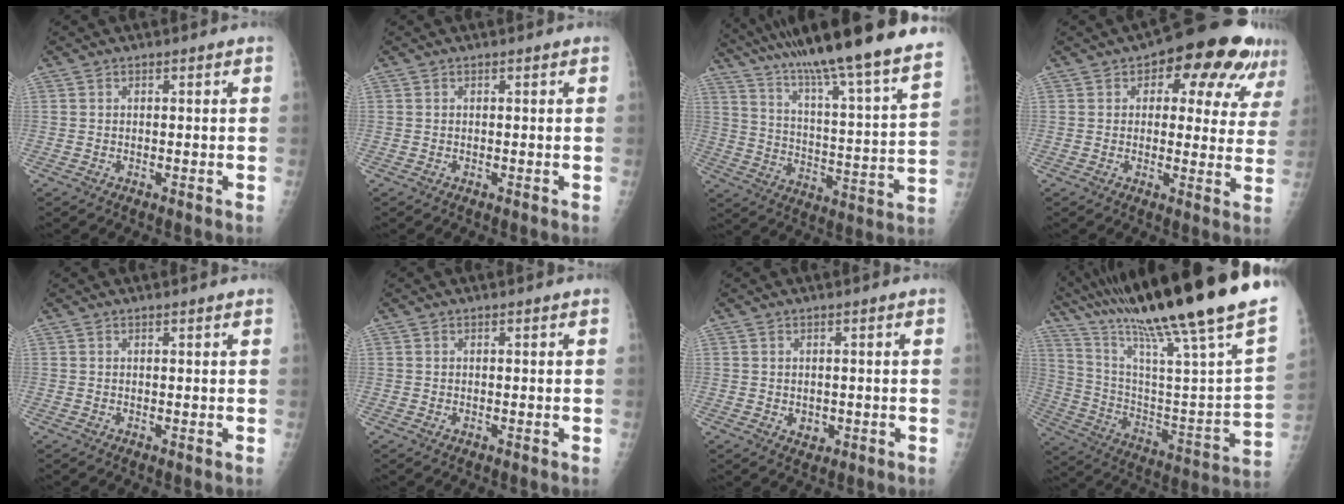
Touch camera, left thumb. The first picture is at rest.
{"total": 0.0}
{"total": 30.3, "force": [25.0, 1.5, 17.0], "torque": [-0.258, -0.108, 0.364]}
{"total": 16.1, "force": [8.3, 7.9, 11.2], "torque": [-0.089, -0.012, 0.099]}
{"total": 1.0, "force": [0.8, -0.1, 0.5], "torque": [-0.006, -0.001, 0.016]}
{"total": 0.6, "force": [0.3, 0.1, 0.5], "torque": [-0.009, 0.004, 0.006]}
{"total": 2.0, "force": [0.2, 1.4, 1.4], "torque": [-0.014, -0.005, 0.010]}
{"total": 38.0, "force": [26.9, 4.1, 26.5], "torque": [-0.383, -0.084, 0.413]}